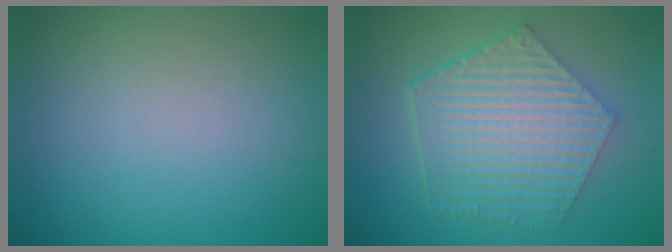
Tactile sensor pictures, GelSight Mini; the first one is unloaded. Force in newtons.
{"total": 6.6, "press": 4.9, "slide": 4.4}